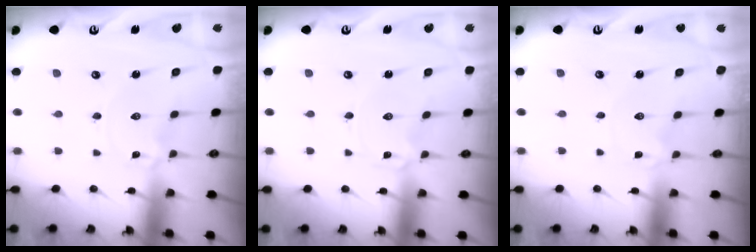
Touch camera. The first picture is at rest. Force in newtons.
{"total": 0.0}
{"total": 0.0}